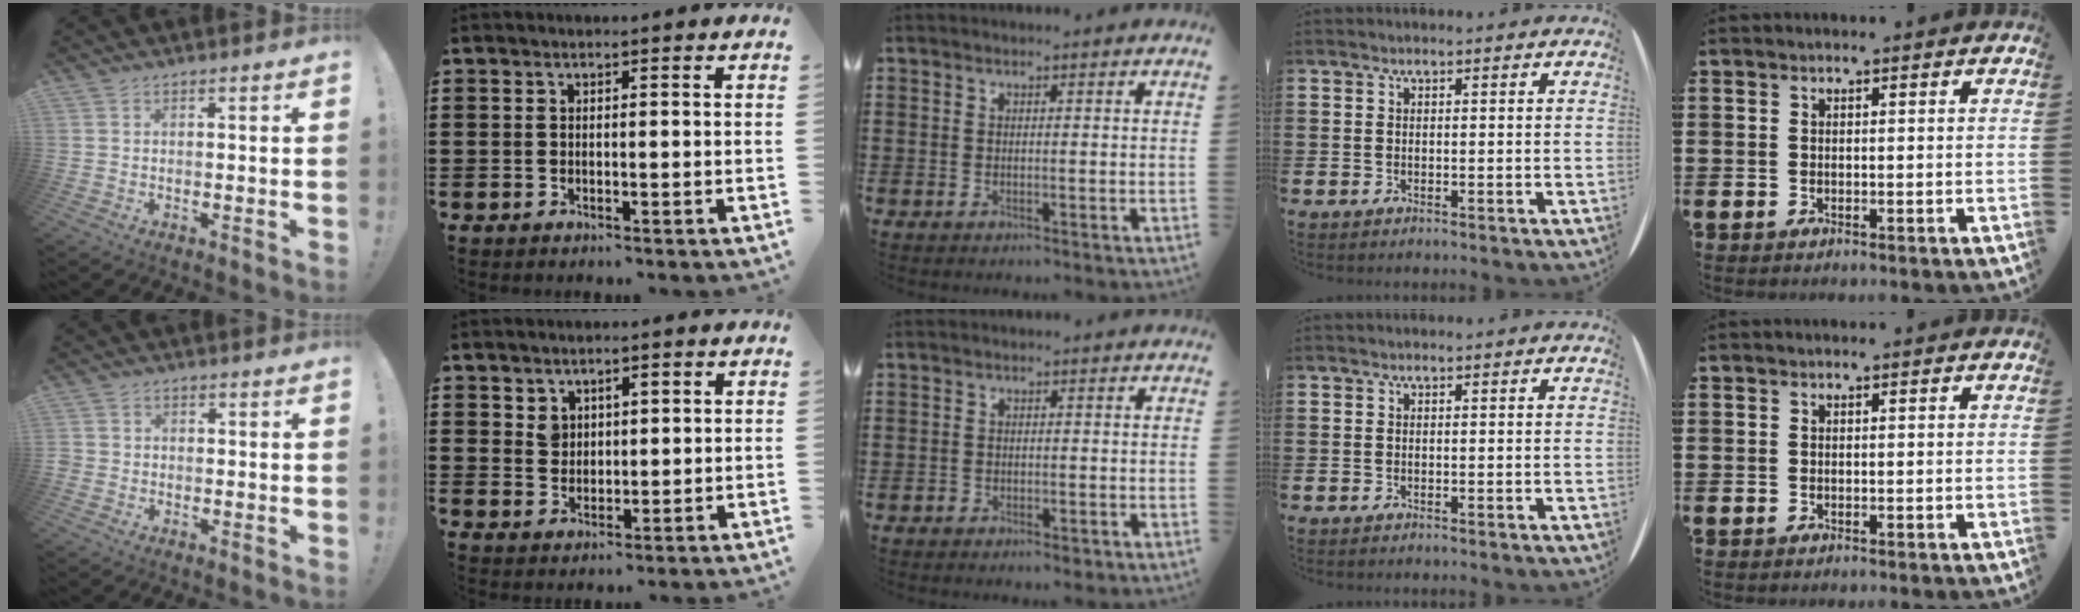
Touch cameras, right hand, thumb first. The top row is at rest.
{"thumb": {"total": 1.7, "force": [-0.9, 1.4, 0.6], "torque": [-0.014, 0.008, -0.015]}, "index": {"total": 2.4, "force": [1.4, 1.8, 0.8], "torque": [-0.023, 0.007, 0.025]}, "middle": {"total": 1.1, "force": [-0.9, 0.6, 0.4], "torque": [-0.009, -0.001, -0.017]}}